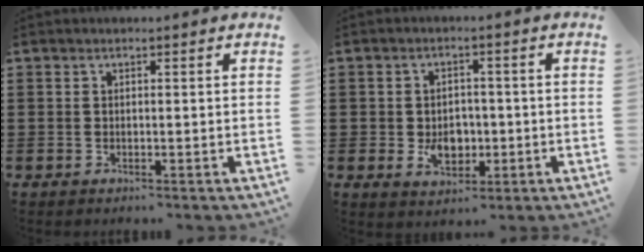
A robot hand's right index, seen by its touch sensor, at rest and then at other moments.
{"total": 4.8, "force": [-0.8, 3.4, 3.3], "torque": [-0.049, 0.000, -0.018]}